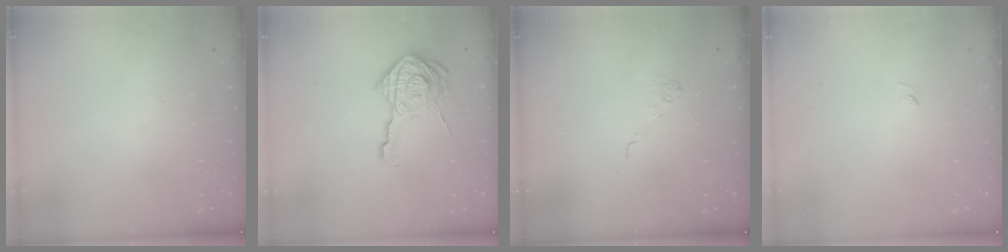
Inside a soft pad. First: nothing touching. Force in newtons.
{"total": 18.4, "press": 18.3, "slide": 1.1}
{"total": 2.1, "press": 1.5, "slide": 1.4}
{"total": 3.3, "press": 3.1, "slide": 1.0}